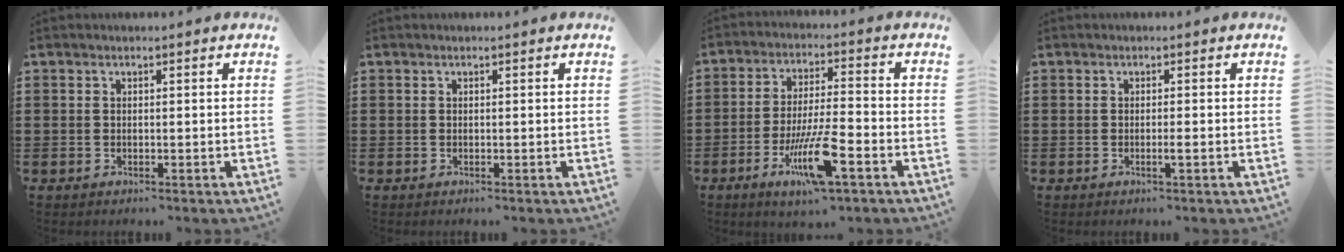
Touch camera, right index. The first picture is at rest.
{"total": 0.0}
{"total": 10.5, "force": [-4.9, 2.0, 9.1], "torque": [-0.190, -0.007, -0.093]}
{"total": 1.2, "force": [-0.4, 0.0, 1.1], "torque": [-0.018, -0.003, -0.008]}